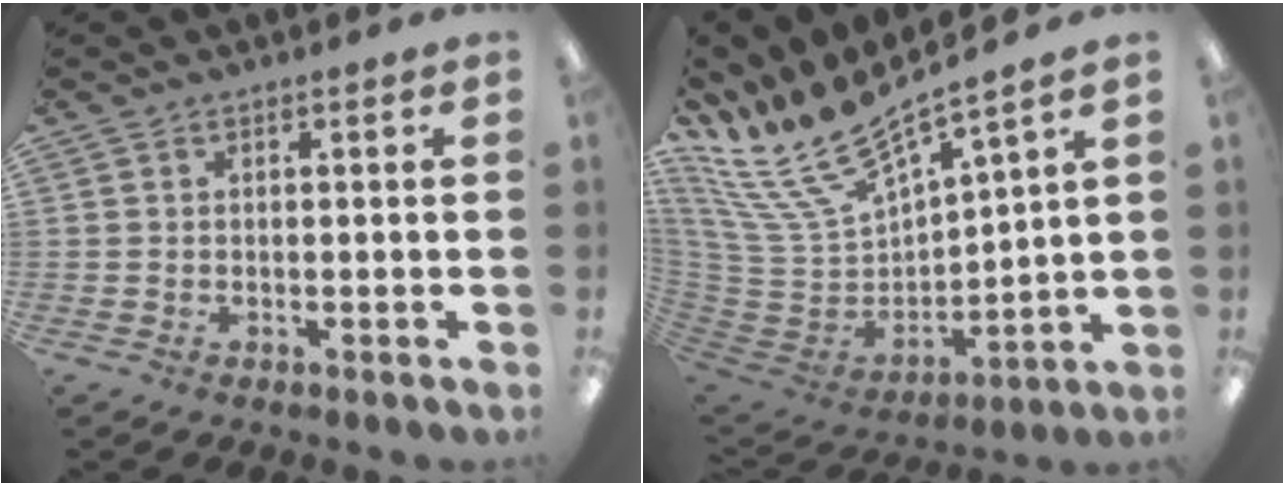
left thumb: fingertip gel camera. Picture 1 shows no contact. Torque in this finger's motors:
{"motor_torque": [0.12, -0.08, 0.93, -1.84, 0.00]}